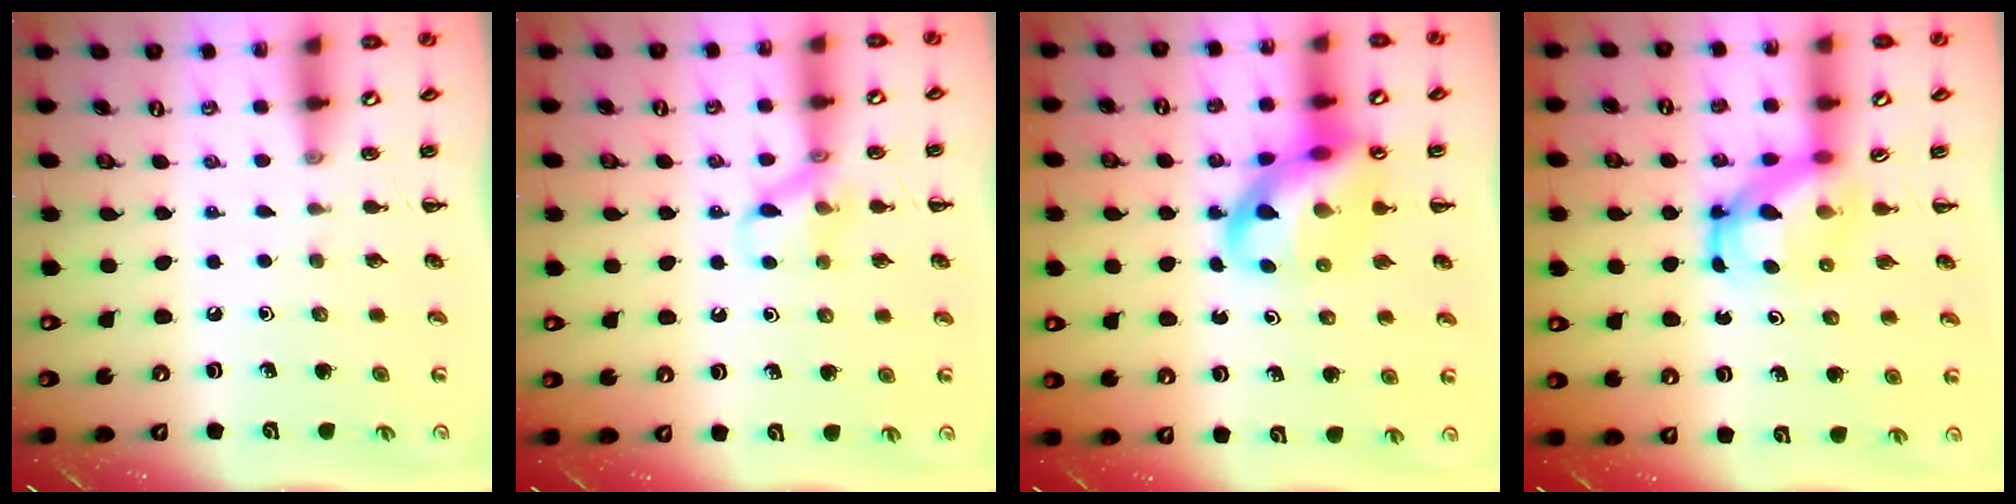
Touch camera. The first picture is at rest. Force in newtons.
{"total": 9.3, "press": 9.2, "slide": 1.0}
{"total": 14.2, "press": 13.7, "slide": 3.7}
{"total": 5.2, "press": 5.1, "slide": 0.8}